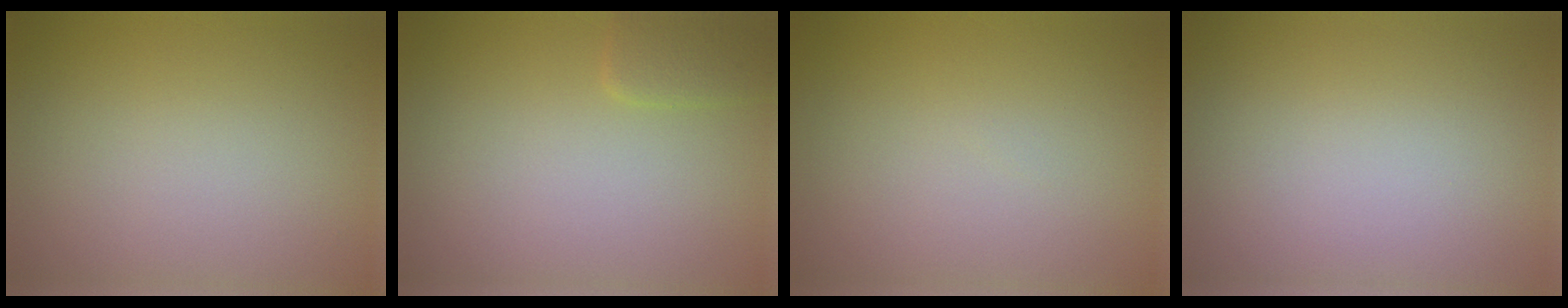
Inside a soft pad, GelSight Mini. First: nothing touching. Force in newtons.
{"total": 1.4, "press": 1.4, "slide": 0.1}
{"total": 0.0}
{"total": 0.0}